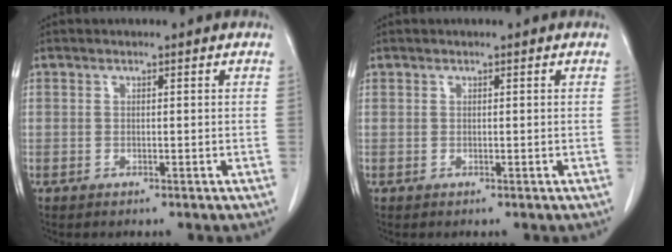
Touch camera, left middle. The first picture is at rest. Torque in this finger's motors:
{"motor_torque": [1.00, -1.00, 0.30, 0.10]}